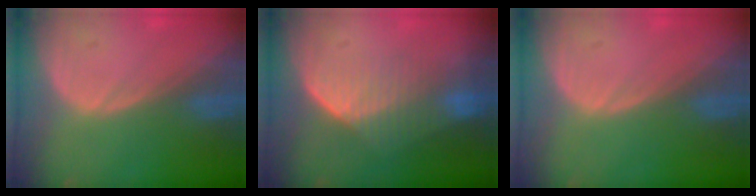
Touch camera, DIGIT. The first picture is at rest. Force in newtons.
{"total": 7.0, "press": 6.4, "slide": 3.0}
{"total": 0.0}